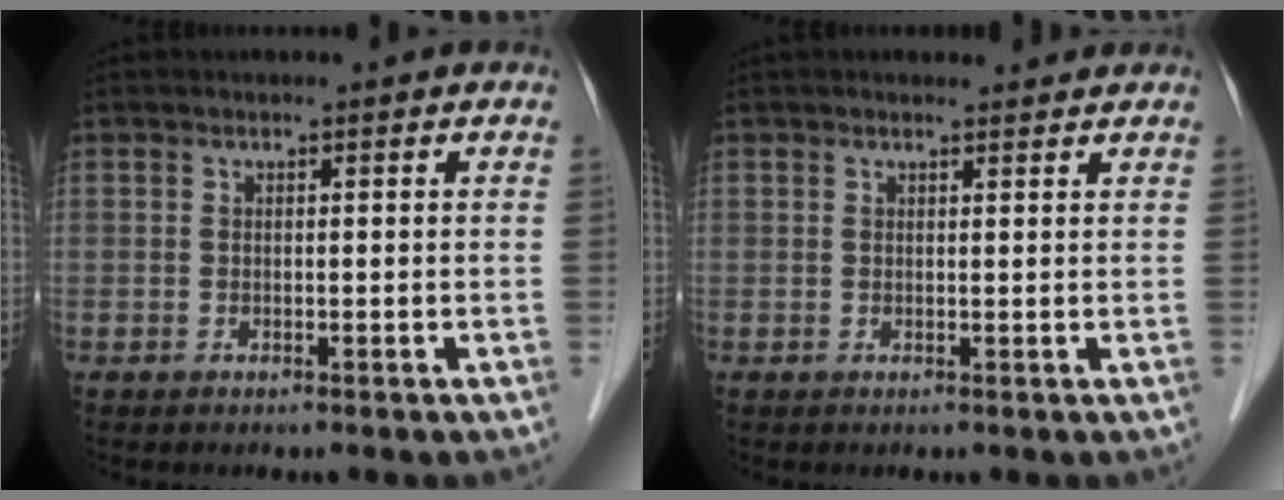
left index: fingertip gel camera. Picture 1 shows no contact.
{"total": 2.7, "force": [2.6, 0.5, 0.7], "torque": [-0.014, 0.012, 0.031]}